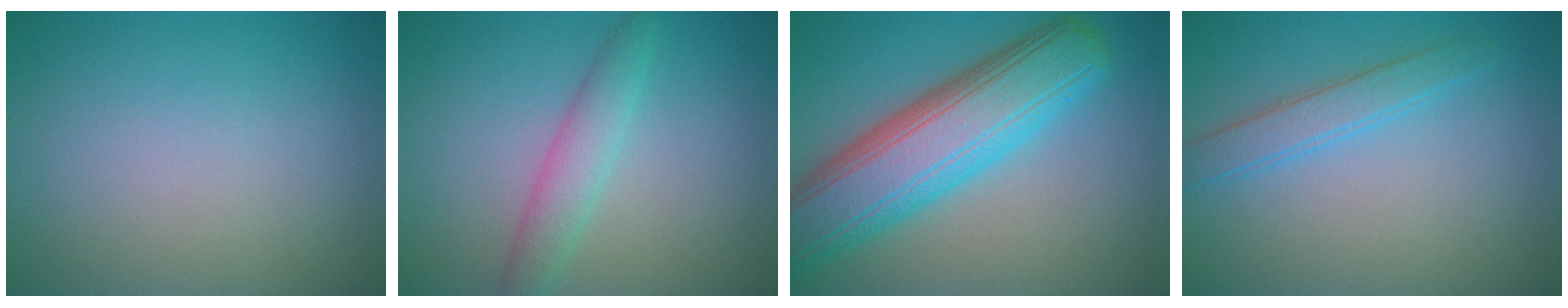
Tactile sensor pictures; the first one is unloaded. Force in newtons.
{"total": 2.8, "press": 2.8, "slide": 0.2}
{"total": 10.4, "press": 10.4, "slide": 0.3}
{"total": 2.4, "press": 2.4, "slide": 0.1}